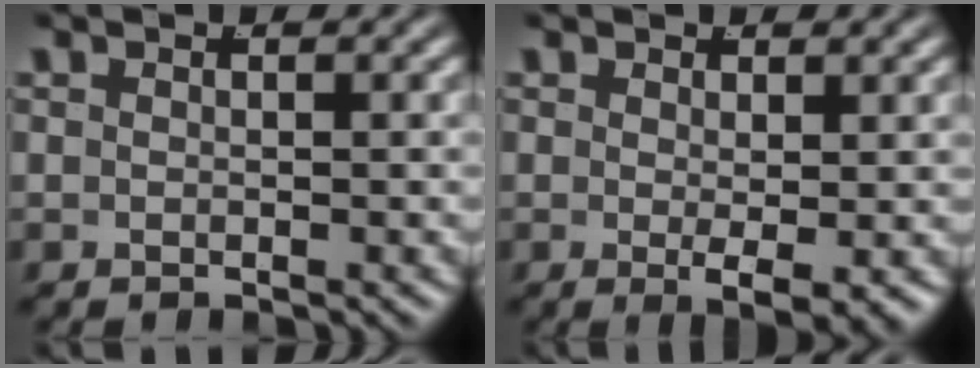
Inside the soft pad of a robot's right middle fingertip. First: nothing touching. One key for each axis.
{"total": 3.2, "fx": -0.9, "fy": 0.4, "fz": 3.0, "tx": -0.040, "ty": -0.022, "tz": -0.001}